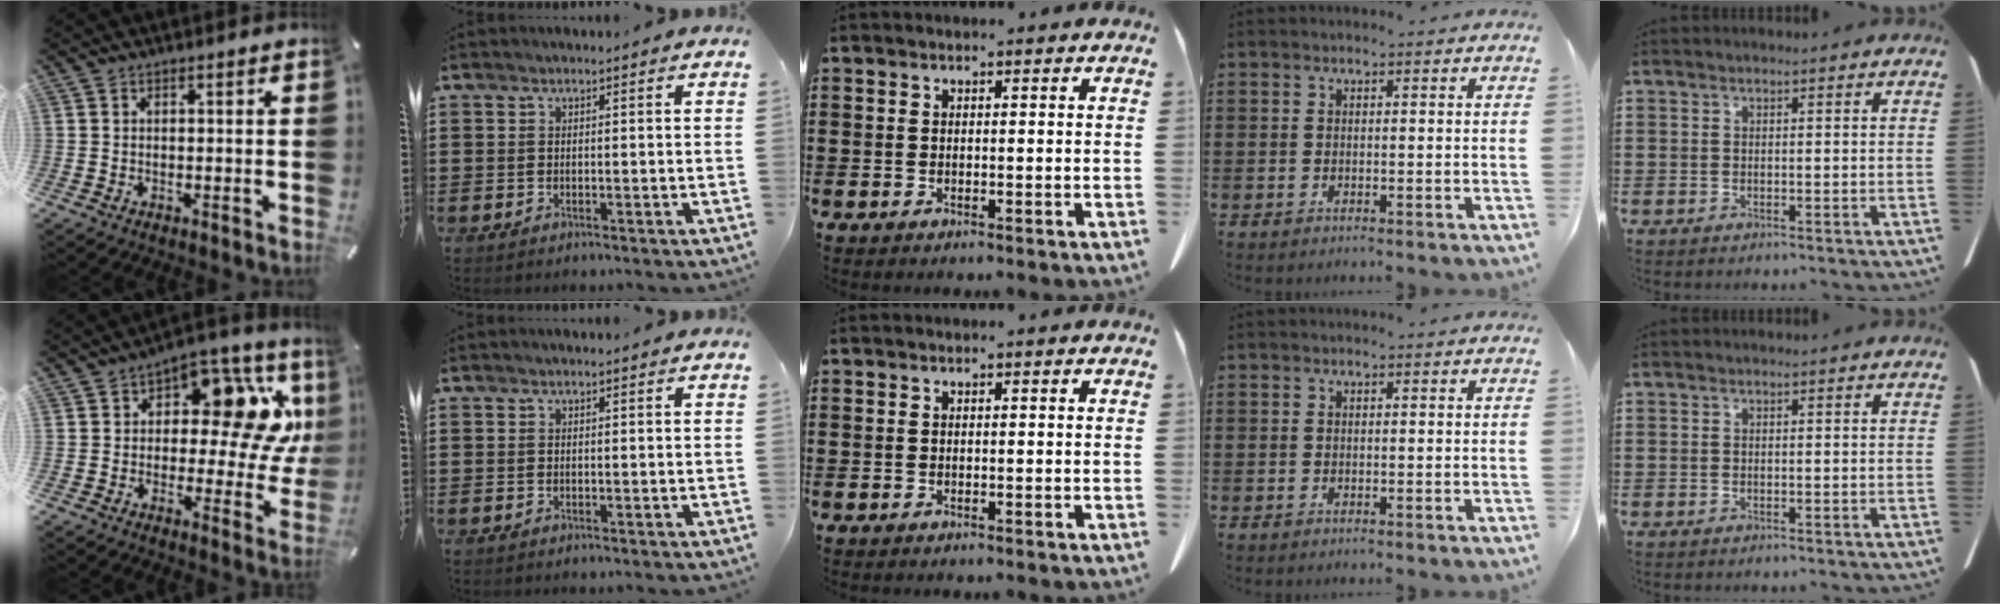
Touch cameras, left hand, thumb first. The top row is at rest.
{"thumb": {"total": 17.6, "force": [5.2, 9.9, 13.6], "torque": [-0.180, -0.027, 0.087]}}